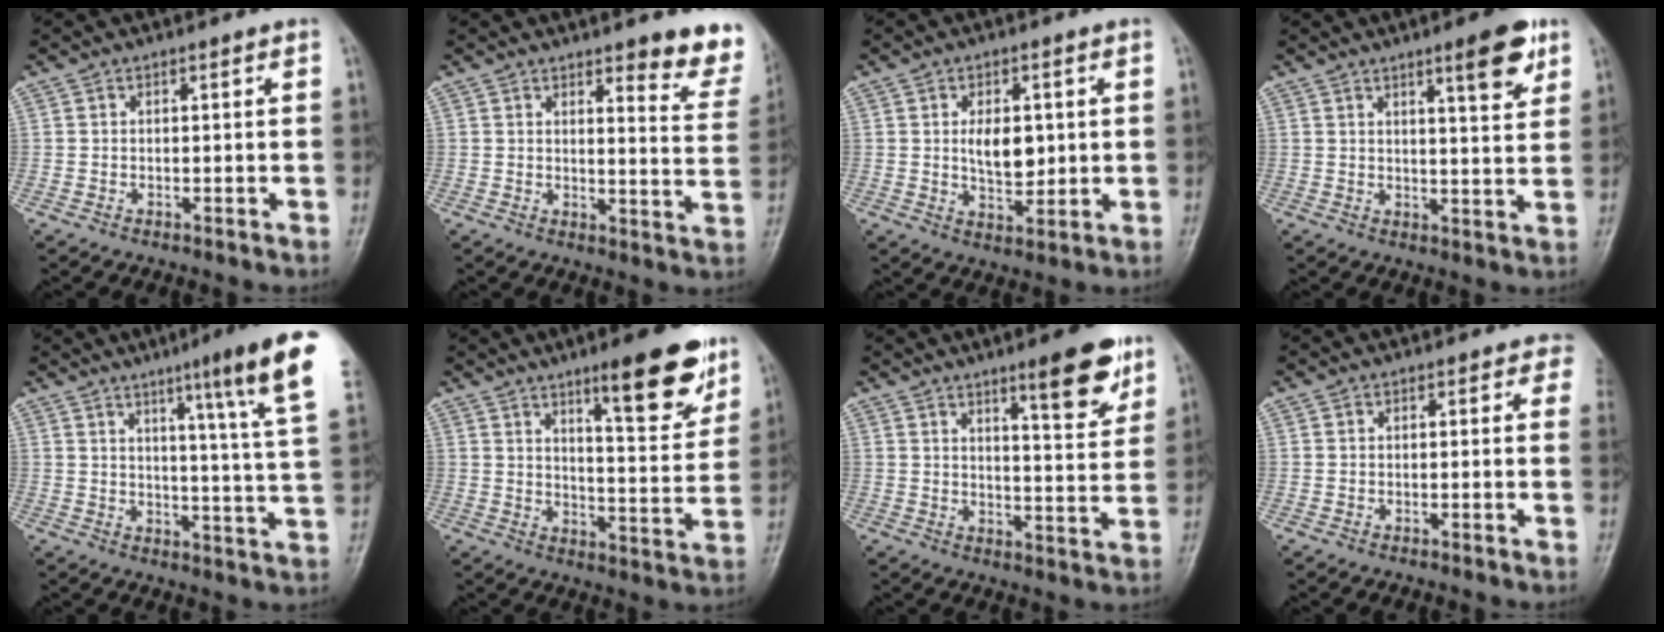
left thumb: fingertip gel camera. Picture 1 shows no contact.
{"total": 10.9, "force": [8.3, 3.1, 6.3], "torque": [-0.034, -0.050, 0.086]}
{"total": 7.2, "force": [0.9, 4.2, 5.7], "torque": [-0.074, -0.010, 0.021]}
{"total": 8.0, "force": [4.7, 1.7, 6.2], "torque": [-0.077, -0.026, 0.064]}
{"total": 16.2, "force": [8.8, 0.4, 13.5], "torque": [-0.179, -0.042, 0.109]}
{"total": 14.6, "force": [9.2, 3.6, 10.8], "torque": [-0.117, -0.057, 0.134]}
{"total": 10.7, "force": [6.8, 2.4, 7.9], "torque": [-0.087, -0.043, 0.096]}
{"total": 2.3, "force": [1.2, 1.7, 1.2], "torque": [0.018, -0.001, -0.002]}